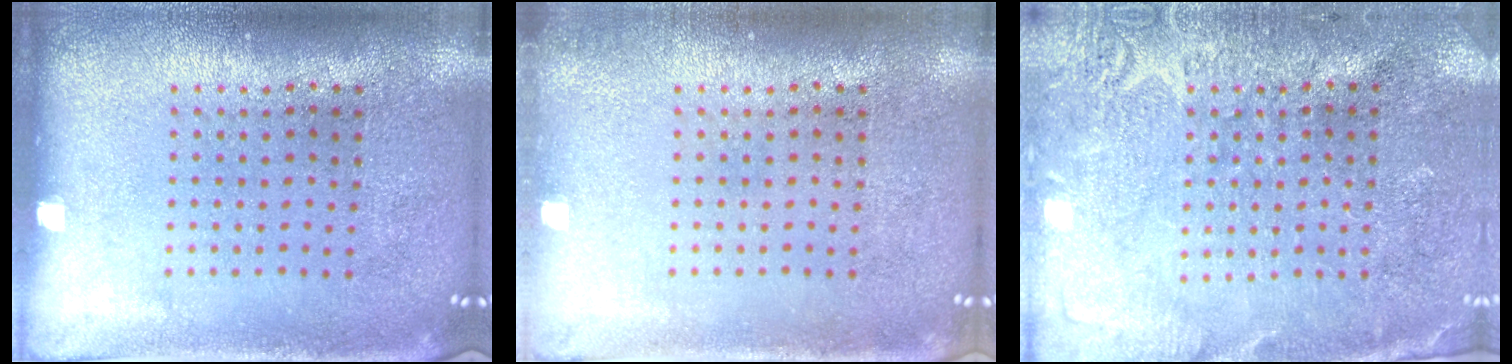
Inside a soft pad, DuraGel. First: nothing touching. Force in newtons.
{"total": 0.6, "press": 0.6, "slide": 0.1}
{"total": 2.7, "press": 2.7, "slide": 0.2}